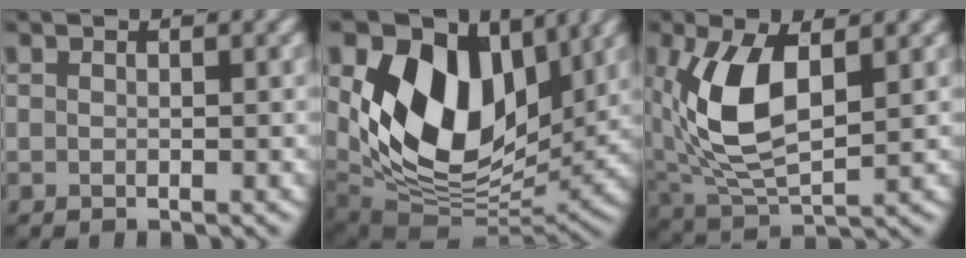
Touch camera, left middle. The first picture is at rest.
{"total": 13.5, "force": [4.1, 8.4, 9.7], "torque": [-0.167, -0.003, 0.073]}
{"total": 8.7, "force": [1.5, 4.5, 7.3], "torque": [-0.169, -0.001, 0.029]}